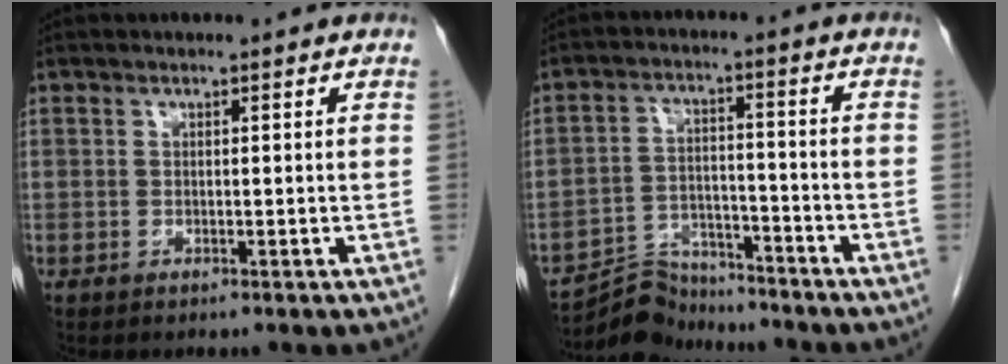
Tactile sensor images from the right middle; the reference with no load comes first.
{"total": 7.6, "force": [-7.4, 1.8, -0.4], "torque": [0.006, 0.010, -0.133]}